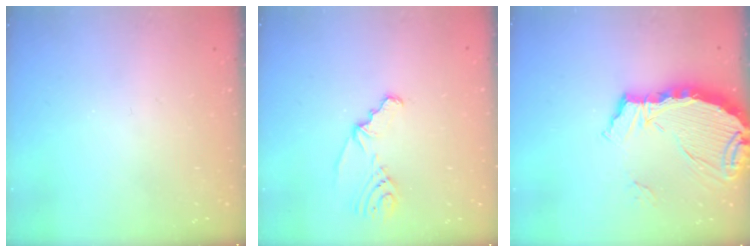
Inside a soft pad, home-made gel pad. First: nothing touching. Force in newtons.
{"total": 5.1, "press": 3.7, "slide": 3.6}
{"total": 8.7, "press": 8.7, "slide": 0.6}